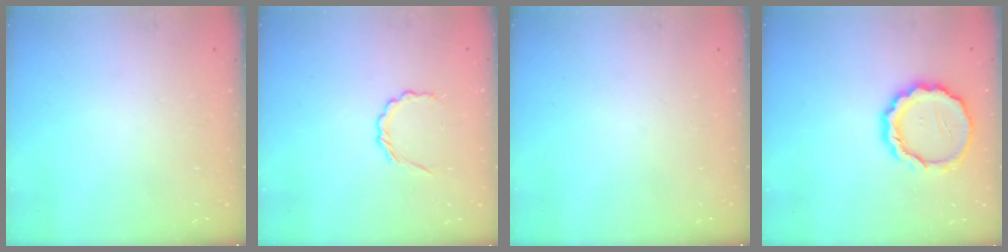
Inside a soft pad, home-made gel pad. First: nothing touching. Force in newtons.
{"total": 3.7, "press": 3.4, "slide": 1.2}
{"total": 0.0}
{"total": 13.2, "press": 13.0, "slide": 2.7}